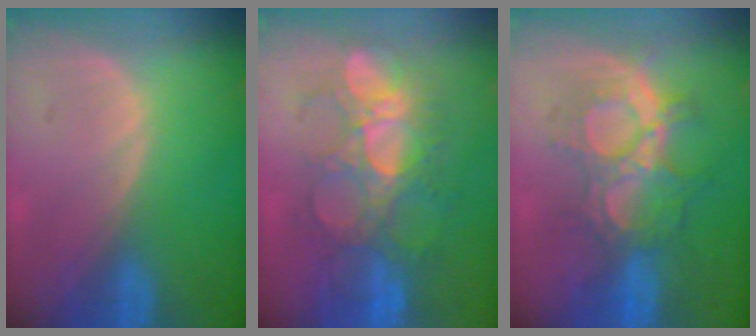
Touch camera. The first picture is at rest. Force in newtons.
{"total": 8.9, "press": 8.8, "slide": 1.7}
{"total": 8.8, "press": 8.5, "slide": 2.3}